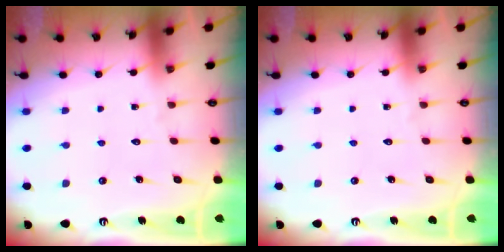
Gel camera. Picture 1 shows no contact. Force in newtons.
{"total": 0.0}